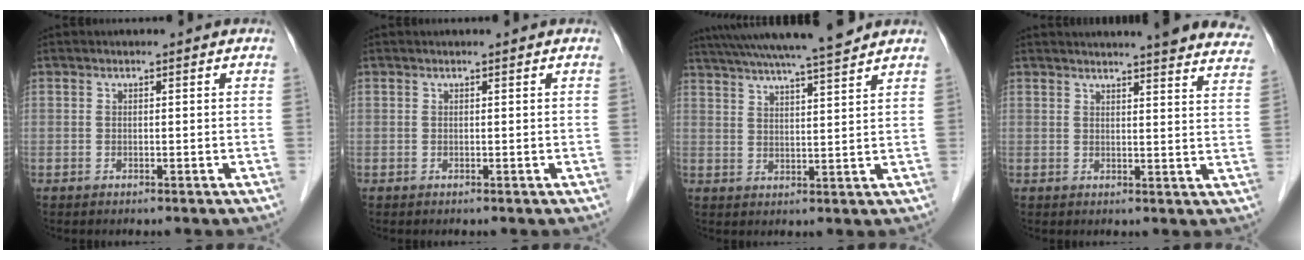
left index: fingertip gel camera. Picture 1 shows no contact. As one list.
[{"total": 0.0}, {"total": 15.8, "force": [14.0, -0.5, 7.2], "torque": [-0.131, 0.017, 0.206]}, {"total": 22.0, "force": [20.4, 2.2, 8.0], "torque": [-0.100, -0.047, 0.221]}]